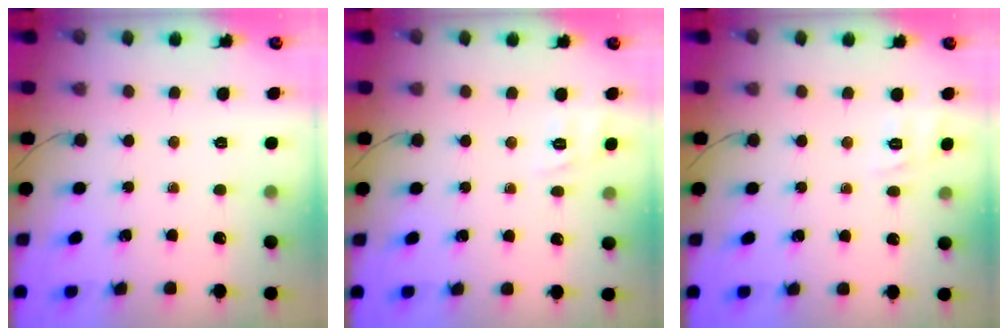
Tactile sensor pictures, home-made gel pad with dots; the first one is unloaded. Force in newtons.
{"total": 2.2, "press": 0.8, "slide": 2.0}
{"total": 2.2, "press": 0.8, "slide": 2.0}